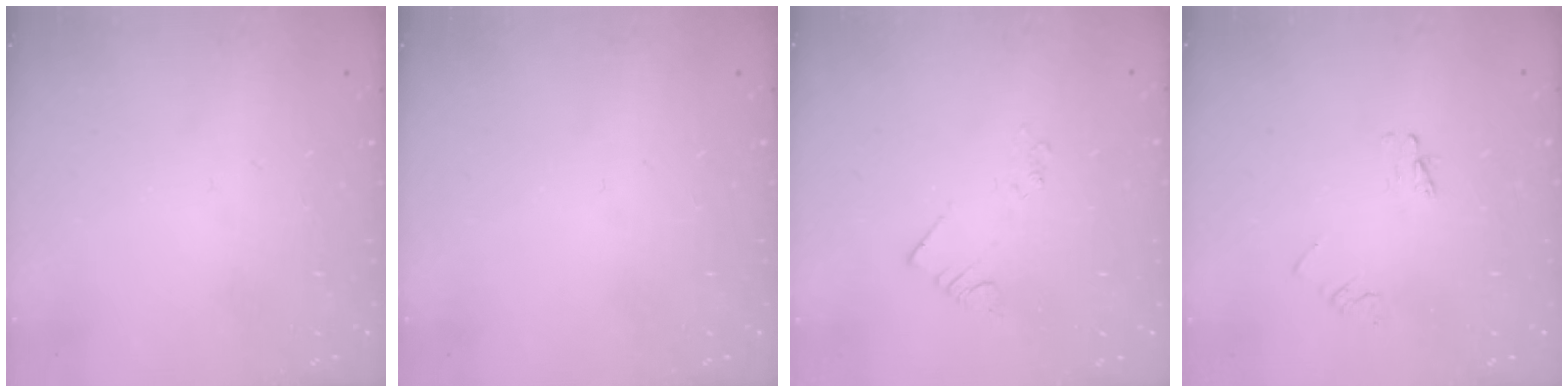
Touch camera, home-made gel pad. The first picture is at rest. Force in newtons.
{"total": 0.0}
{"total": 2.1, "press": 2.1, "slide": 0.1}
{"total": 2.9, "press": 2.9, "slide": 0.3}